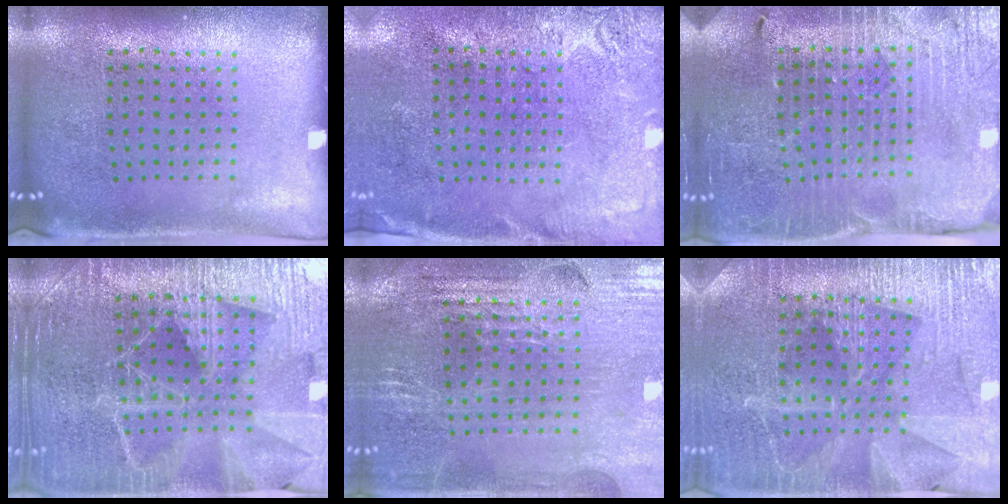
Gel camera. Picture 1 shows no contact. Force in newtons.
{"total": 2.7, "press": 2.4, "slide": 1.3}
{"total": 3.8, "press": 3.7, "slide": 0.9}
{"total": 4.8, "press": 4.5, "slide": 1.7}
{"total": 2.9, "press": 2.8, "slide": 0.5}
{"total": 3.6, "press": 3.5, "slide": 0.9}